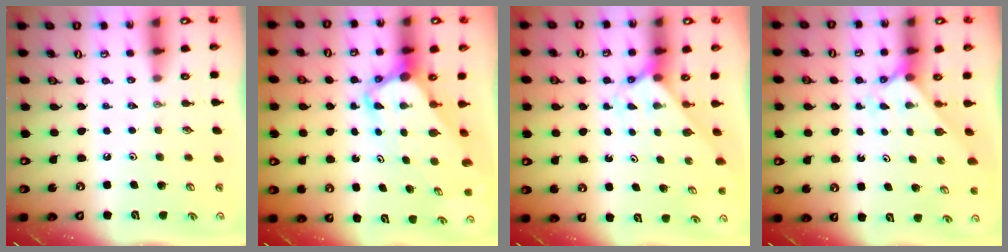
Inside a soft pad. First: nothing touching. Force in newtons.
{"total": 4.8, "press": 4.8, "slide": 0.4}
{"total": 2.0, "press": 2.0, "slide": 0.1}
{"total": 1.9, "press": 1.9, "slide": 0.2}